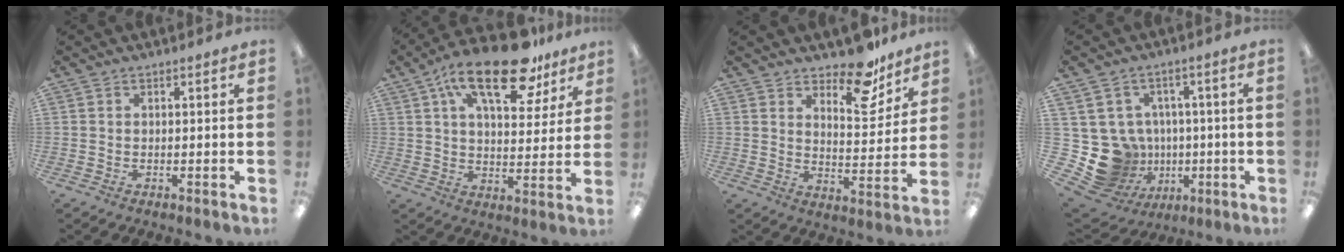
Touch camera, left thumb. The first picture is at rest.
{"total": 20.4, "force": [12.1, 8.9, 13.8], "torque": [-0.219, -0.051, 0.198]}
{"total": 13.1, "force": [10.4, 5.4, 6.0], "torque": [-0.071, -0.076, 0.181]}
{"total": 13.2, "force": [-1.8, 12.6, 3.7], "torque": [-0.108, -0.004, 0.000]}